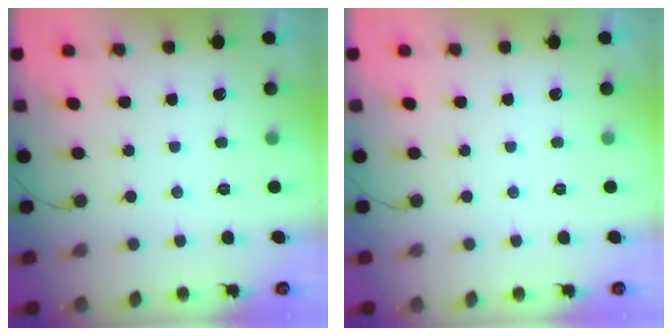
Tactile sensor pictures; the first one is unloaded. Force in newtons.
{"total": 0.0}